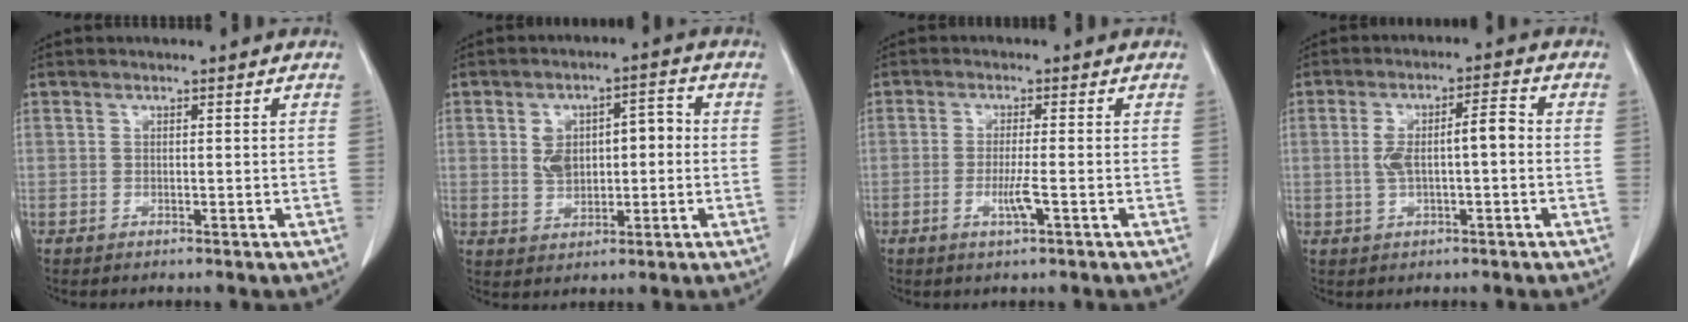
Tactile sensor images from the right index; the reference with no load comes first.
{"total": 7.6, "force": [0.6, 4.6, 6.0], "torque": [-0.103, 0.034, 0.021]}
{"total": 3.2, "force": [-1.1, 0.0, 3.0], "torque": [-0.061, -0.006, -0.022]}
{"total": 6.6, "force": [-0.1, 1.8, 6.4], "torque": [-0.125, 0.025, 0.000]}